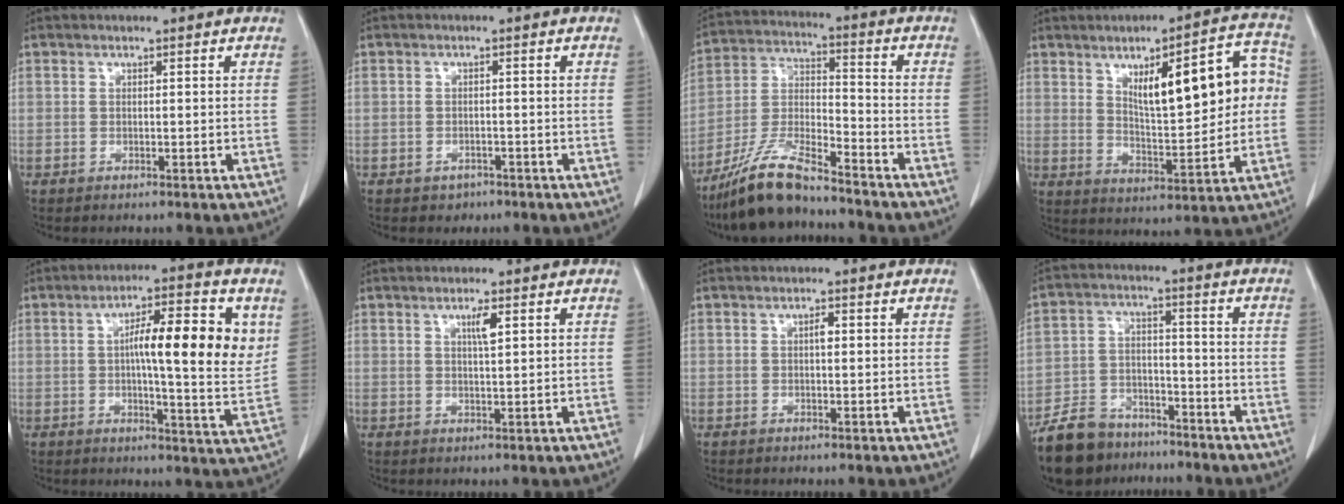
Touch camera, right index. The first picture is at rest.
{"total": 1.8, "force": [-1.1, 1.4, 0.2], "torque": [-0.008, 0.005, -0.011]}
{"total": 12.4, "force": [-10.2, 2.1, 6.9], "torque": [-0.145, -0.012, -0.190]}
{"total": 14.9, "force": [3.1, 4.1, 13.9], "torque": [-0.191, 0.028, 0.054]}
{"total": 13.7, "force": [3.3, 2.3, 13.1], "torque": [-0.189, 0.014, 0.043]}
{"total": 2.3, "force": [1.0, 0.1, 2.1], "torque": [-0.039, -0.002, 0.018]}
{"total": 1.1, "force": [0.1, 0.4, 1.0], "torque": [-0.018, 0.003, 0.002]}
{"total": 11.3, "force": [-9.1, 5.7, 3.3], "torque": [-0.072, 0.008, -0.155]}